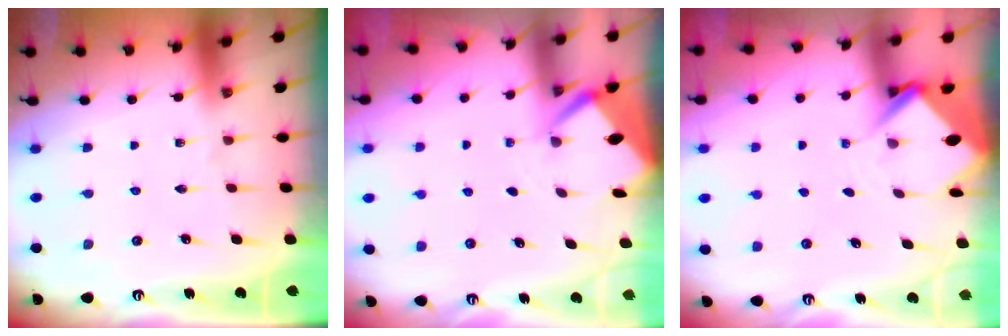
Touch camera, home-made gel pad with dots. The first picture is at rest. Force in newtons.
{"total": 2.6, "press": 2.6, "slide": 0.3}
{"total": 3.7, "press": 3.7, "slide": 0.3}